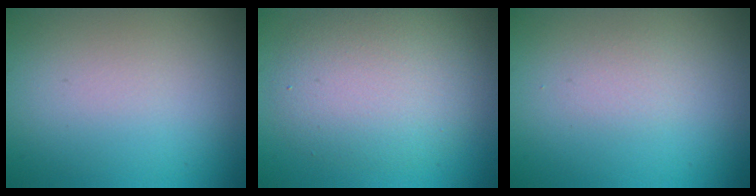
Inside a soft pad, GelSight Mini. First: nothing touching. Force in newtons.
{"total": 5.5, "press": 5.5, "slide": 0.5}
{"total": 1.0, "press": 1.0, "slide": 0.0}